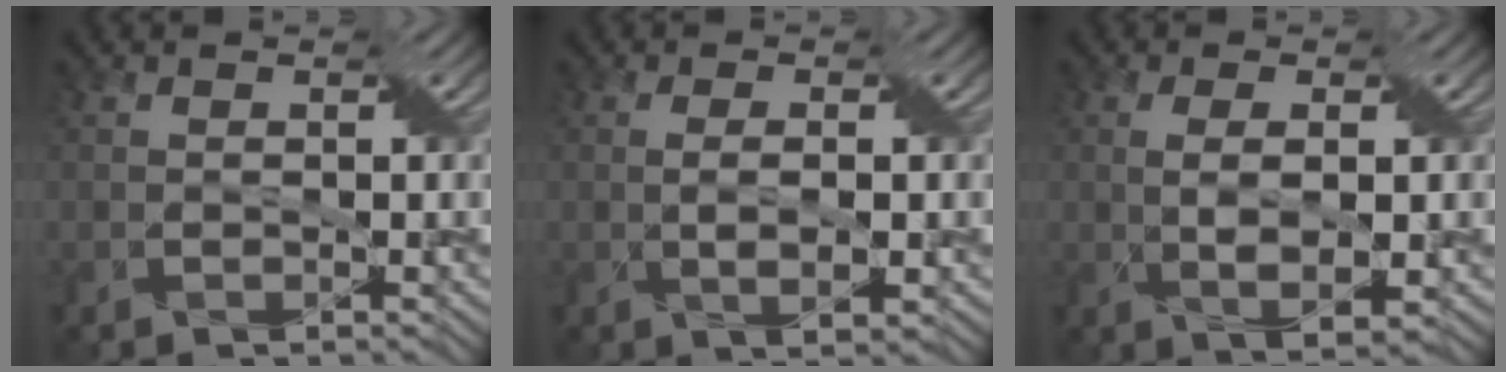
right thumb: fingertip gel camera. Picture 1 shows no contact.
{"total": 2.8, "force": [-0.2, 0.8, 2.7], "torque": [-0.055, -0.001, 0.002]}
{"total": 4.4, "force": [-0.1, 1.5, 4.2], "torque": [-0.089, -0.001, 0.003]}